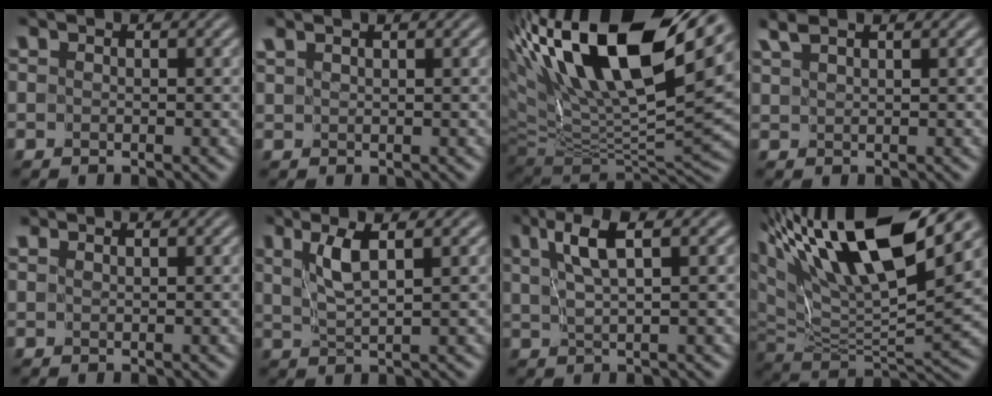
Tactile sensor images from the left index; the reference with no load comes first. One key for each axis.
{"total": 2.2, "fx": 1.9, "fy": 0.5, "fz": 1.1, "tx": -0.008, "ty": 0.005, "tz": 0.014}
{"total": 17.3, "fx": 8.1, "fy": 5.9, "fz": 14.1, "tx": -0.281, "ty": 0.032, "tz": 0.142}
{"total": 2.3, "fx": 1.9, "fy": 0.1, "fz": 1.1, "tx": -0.019, "ty": 0.008, "tz": 0.036}
{"total": 1.5, "fx": 1.5, "fy": 0.0, "fz": 0.3, "tx": -0.005, "ty": -0.005, "tz": 0.025}
{"total": 3.5, "fx": 1.8, "fy": 0.4, "fz": 2.9, "tx": -0.058, "ty": -0.001, "tz": 0.039}
{"total": 3.9, "fx": 2.0, "fy": 0.5, "fz": 3.2, "tx": -0.062, "ty": 0.004, "tz": 0.039}
{"total": 15.9, "fx": 9.1, "fy": 4.8, "fz": 12.1, "tx": -0.246, "ty": 0.032, "tz": 0.168}